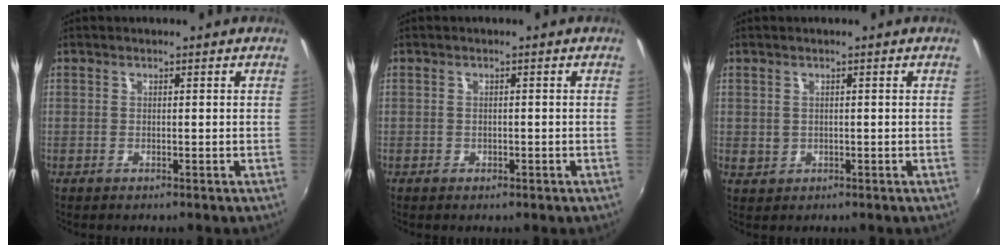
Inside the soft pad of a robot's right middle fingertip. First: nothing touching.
{"total": 1.3, "force": [-0.6, 1.0, 0.5], "torque": [-0.008, -0.005, -0.008]}
{"total": 1.8, "force": [0.3, 1.7, 0.5], "torque": [-0.003, 0.001, 0.007]}